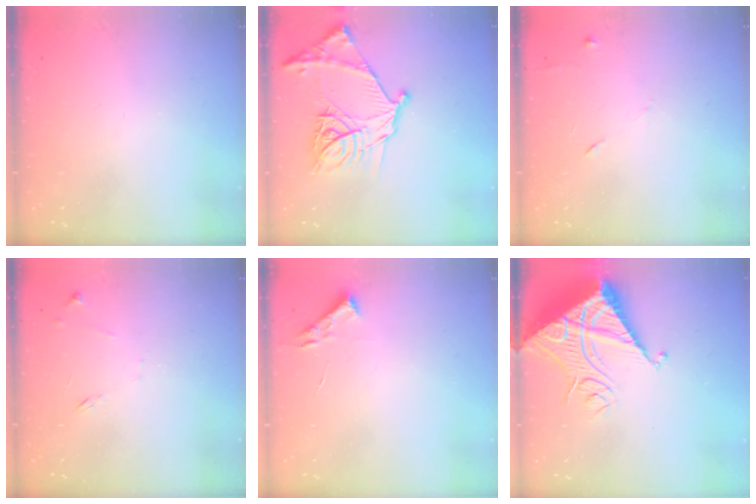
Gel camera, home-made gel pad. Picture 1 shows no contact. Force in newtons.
{"total": 18.4, "press": 18.3, "slide": 1.9}
{"total": 5.2, "press": 5.1, "slide": 0.6}
{"total": 6.7, "press": 6.7, "slide": 0.6}
{"total": 2.7, "press": 2.7, "slide": 0.4}
{"total": 13.7, "press": 13.7, "slide": 1.3}